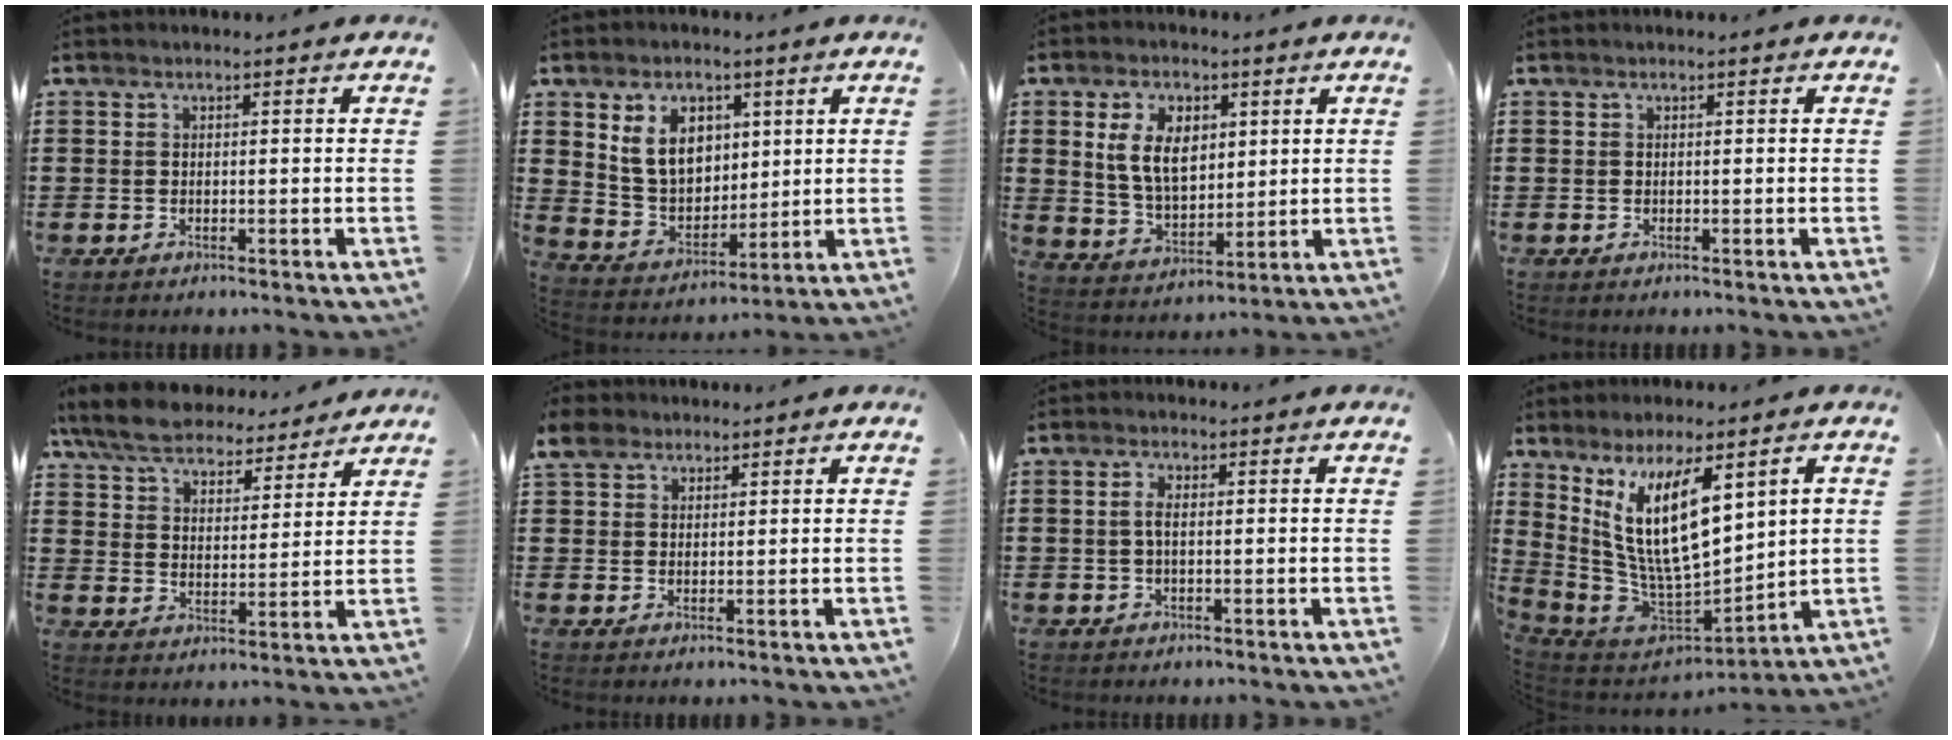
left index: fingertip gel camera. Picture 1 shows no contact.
{"total": 8.6, "force": [3.5, 6.4, 4.5], "torque": [-0.098, 0.014, 0.065]}
{"total": 8.3, "force": [2.9, 5.2, 5.8], "torque": [-0.129, 0.011, 0.051]}
{"total": 0.0}
{"total": 7.4, "force": [6.9, 1.5, 2.3], "torque": [-0.077, -0.035, 0.123]}
{"total": 4.0, "force": [2.8, 2.6, 1.3], "torque": [-0.033, 0.009, 0.051]}
{"total": 2.1, "force": [0.1, 0.8, 1.9], "torque": [-0.045, -0.001, -0.002]}
{"total": 14.2, "force": [4.5, 5.6, 12.3], "torque": [-0.260, -0.019, 0.080]}